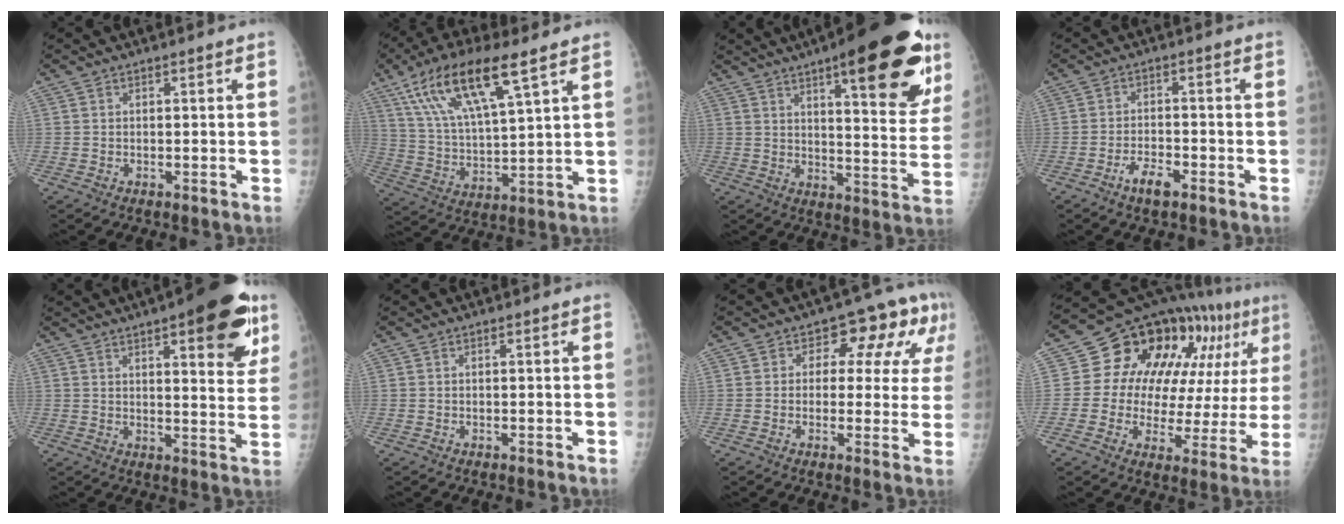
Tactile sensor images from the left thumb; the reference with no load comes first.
{"total": 17.4, "force": [9.4, 4.8, 13.8], "torque": [-0.258, -0.021, 0.182]}
{"total": 24.3, "force": [13.2, 7.0, 19.2], "torque": [-0.225, -0.043, 0.180]}
{"total": 4.3, "force": [-2.8, 1.6, 2.8], "torque": [-0.051, 0.017, -0.050]}
{"total": 17.6, "force": [9.1, 5.5, 14.0], "torque": [-0.146, -0.032, 0.116]}
{"total": 0.0}
{"total": 10.8, "force": [3.8, 6.6, 7.7], "torque": [-0.037, 0.011, 0.039]}
{"total": 22.8, "force": [8.3, 12.3, 17.3], "torque": [-0.187, 0.015, 0.116]}